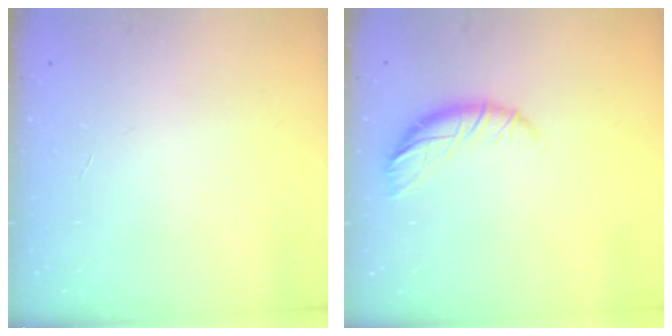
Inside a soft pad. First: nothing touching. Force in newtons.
{"total": 9.5, "press": 9.5, "slide": 0.3}